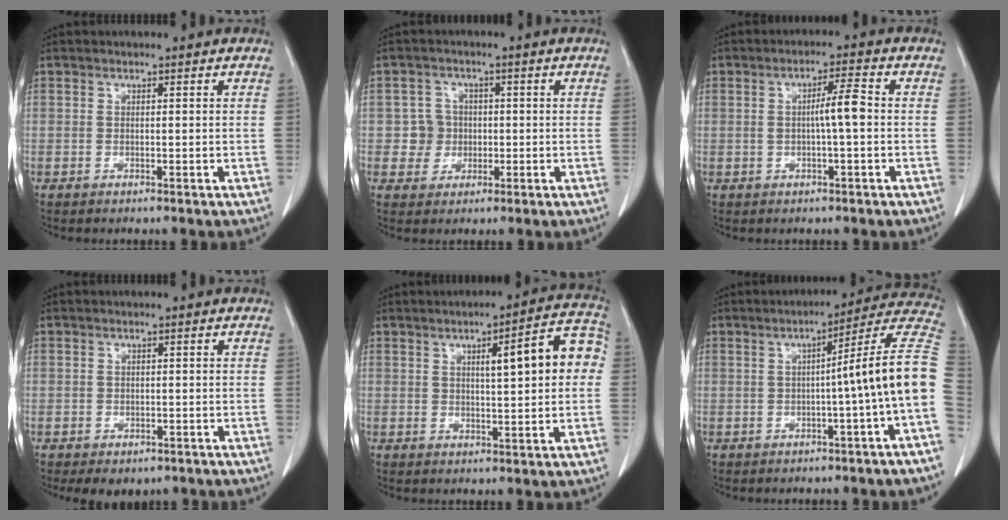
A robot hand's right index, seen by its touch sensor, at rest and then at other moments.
{"total": 3.7, "force": [-0.2, 3.7, 0.1], "torque": [0.011, 0.011, 0.000]}
{"total": 4.4, "force": [-0.1, 0.2, 4.4], "torque": [-0.076, 0.007, -0.002]}
{"total": 4.2, "force": [-3.0, 2.6, 1.3], "torque": [-0.006, 0.003, -0.035]}
{"total": 9.7, "force": [1.5, 1.4, 9.4], "torque": [-0.122, 0.026, 0.017]}
{"total": 12.0, "force": [-1.6, -2.2, 11.7], "torque": [-0.133, 0.025, -0.032]}